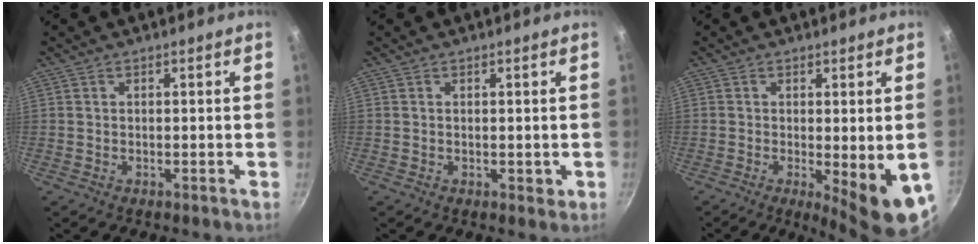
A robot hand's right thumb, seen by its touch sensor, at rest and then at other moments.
{"total": 1.3, "force": [0.0, 0.7, 1.1], "torque": [-0.013, -0.001, 0.000]}
{"total": 9.5, "force": [-2.0, 2.1, 9.0], "torque": [-0.110, -0.016, -0.018]}